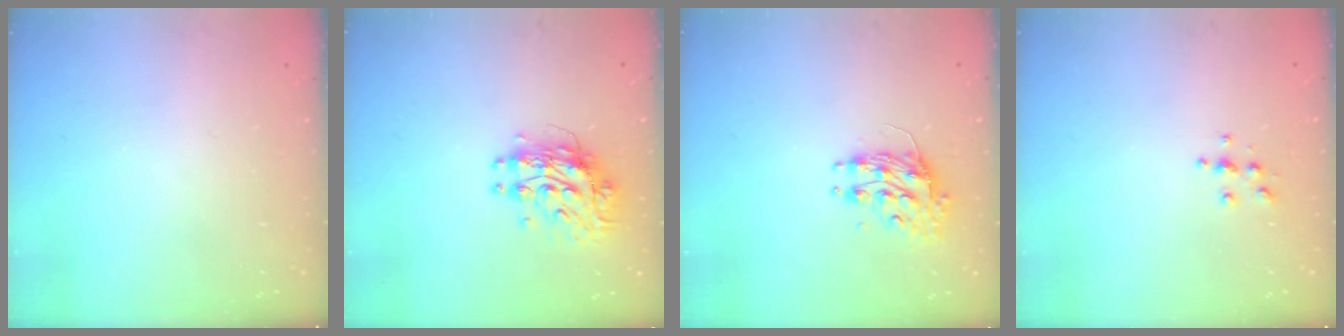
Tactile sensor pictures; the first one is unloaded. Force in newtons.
{"total": 9.7, "press": 9.6, "slide": 0.9}
{"total": 10.4, "press": 10.3, "slide": 0.8}
{"total": 4.9, "press": 4.9, "slide": 0.5}